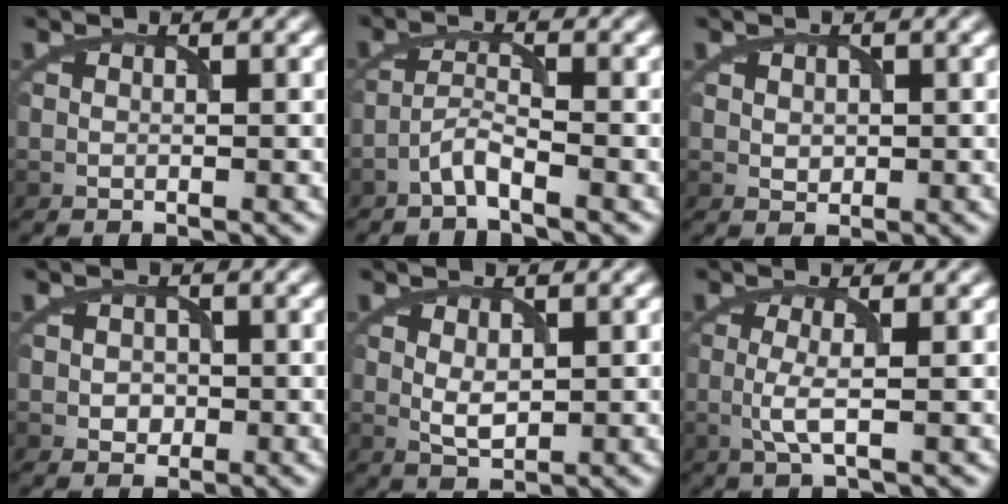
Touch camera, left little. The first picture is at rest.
{"total": 2.1, "force": [-1.7, 0.1, 1.3], "torque": [-0.028, 0.008, -0.040]}
{"total": 1.1, "force": [0.3, 0.9, 0.5], "torque": [-0.010, -0.003, 0.008]}
{"total": 1.5, "force": [-0.2, 1.3, 0.6], "torque": [-0.008, -0.003, -0.005]}
{"total": 2.0, "force": [0.4, 1.1, 1.6], "torque": [-0.036, -0.004, 0.012]}
{"total": 2.1, "force": [-0.2, 0.3, 2.1], "torque": [-0.048, -0.002, -0.006]}